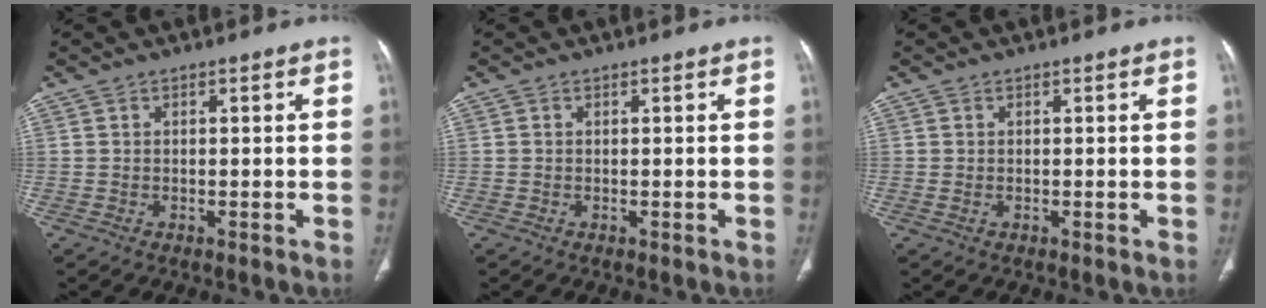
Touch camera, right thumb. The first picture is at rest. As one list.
[{"total": 0.0}, {"total": 0.5, "force": [0.0, 0.3, 0.4], "torque": [-0.013, -0.003, 0.003]}]